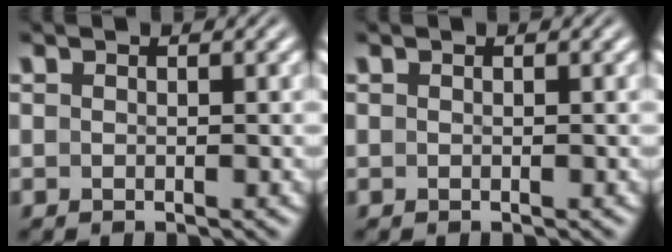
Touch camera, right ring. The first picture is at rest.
{"total": 0.0}